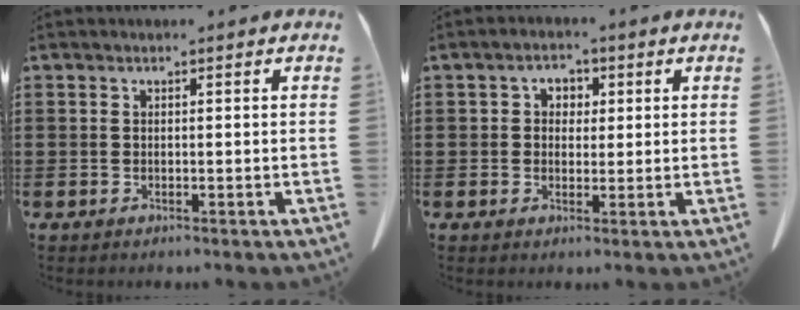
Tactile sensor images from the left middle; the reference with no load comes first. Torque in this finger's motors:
{"motor_torque": [0.46, 0.53, 0.06, 0.04]}